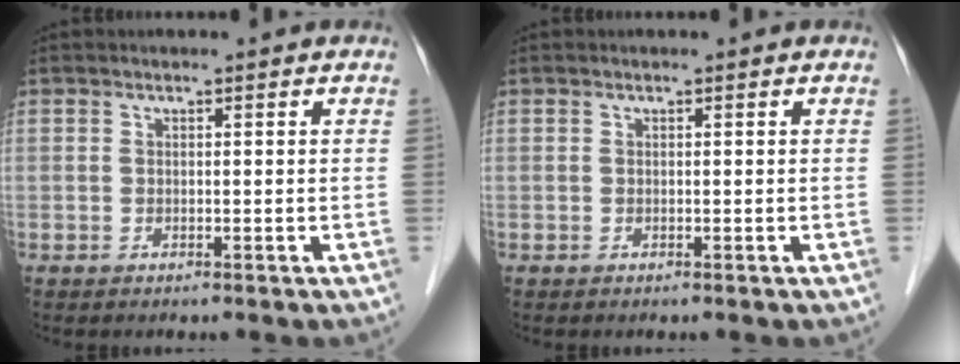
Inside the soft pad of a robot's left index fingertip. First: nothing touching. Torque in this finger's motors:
{"motor_torque": [0.00, 0.00, 0.03, 0.00]}